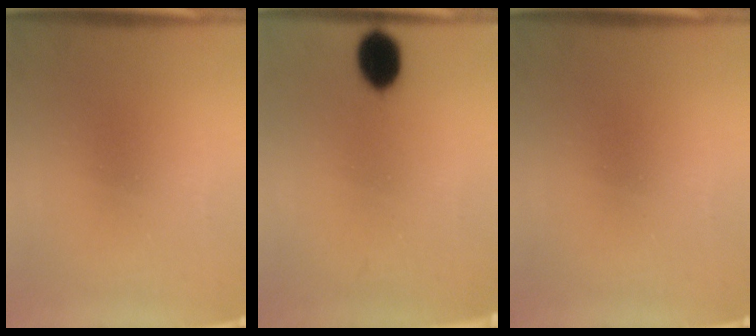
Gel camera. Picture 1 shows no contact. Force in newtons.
{"total": 6.3}
{"total": 0.0}